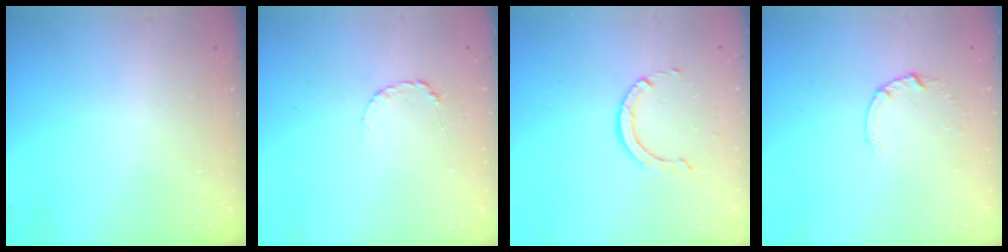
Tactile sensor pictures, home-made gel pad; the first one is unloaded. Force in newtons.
{"total": 4.0, "press": 3.9, "slide": 0.5}
{"total": 6.3, "press": 6.3, "slide": 0.4}
{"total": 2.6, "press": 2.6, "slide": 0.4}